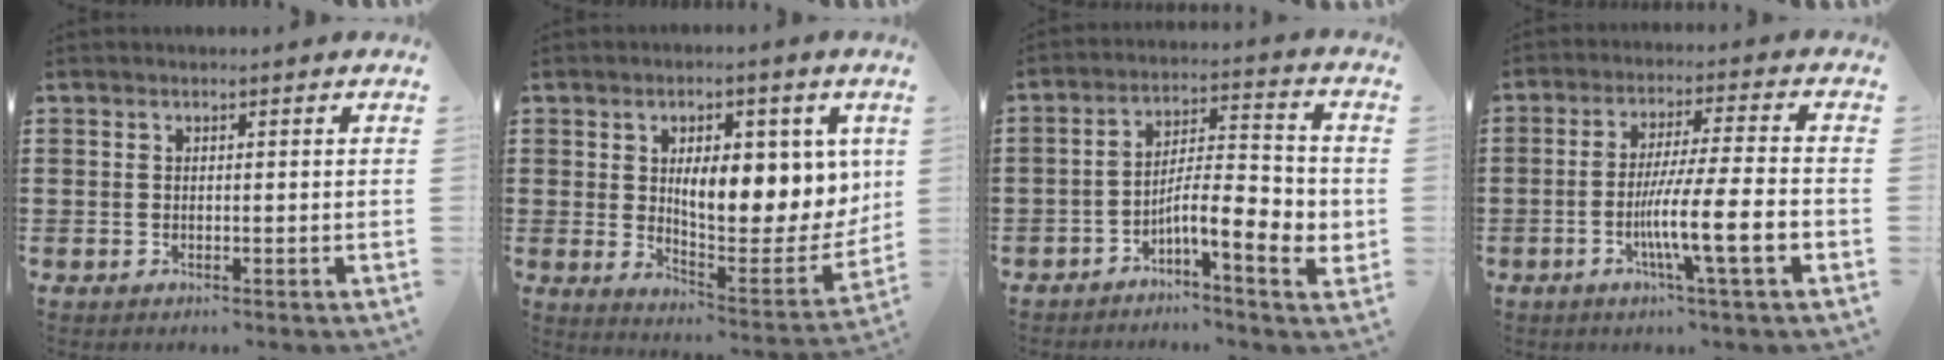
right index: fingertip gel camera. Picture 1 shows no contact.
{"total": 10.5, "force": [3.3, 4.8, 8.8], "torque": [-0.123, -0.021, 0.049]}
{"total": 8.3, "force": [-3.0, 2.1, 7.5], "torque": [-0.121, -0.011, -0.054]}
{"total": 10.8, "force": [-3.5, 0.9, 10.1], "torque": [-0.186, -0.012, -0.065]}